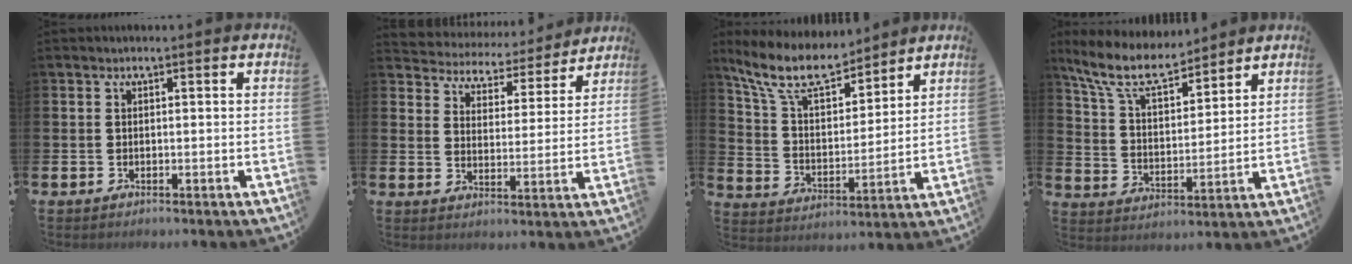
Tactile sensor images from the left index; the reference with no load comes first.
{"total": 4.4, "force": [4.1, 1.5, -0.3], "torque": [-0.016, -0.043, 0.063]}
{"total": 10.5, "force": [9.1, 3.0, 4.3], "torque": [-0.121, -0.044, 0.164]}
{"total": 9.2, "force": [7.9, 2.7, 3.8], "torque": [-0.107, -0.040, 0.142]}